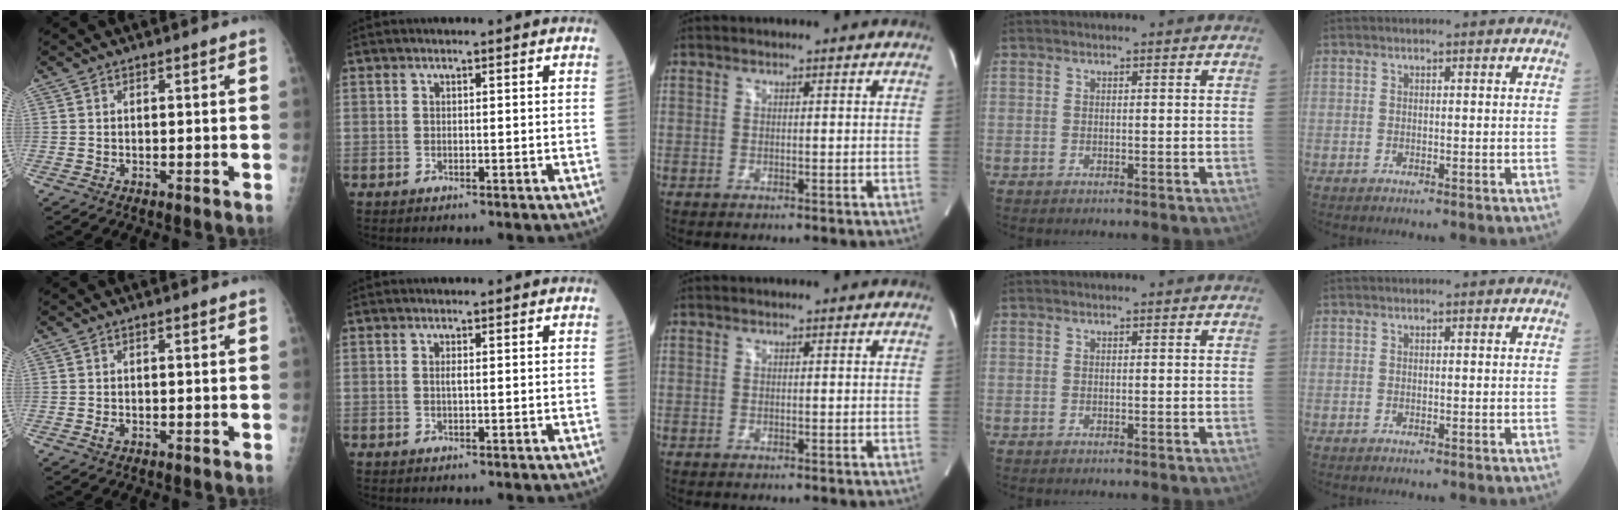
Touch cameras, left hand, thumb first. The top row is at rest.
{"thumb": {"total": 1.3, "force": [-0.1, 0.8, 1.1], "torque": [-0.017, -0.001, -0.003]}, "index": {"total": 0.6, "force": [0.0, 0.1, 0.6], "torque": [-0.014, -0.003, 0.000]}}